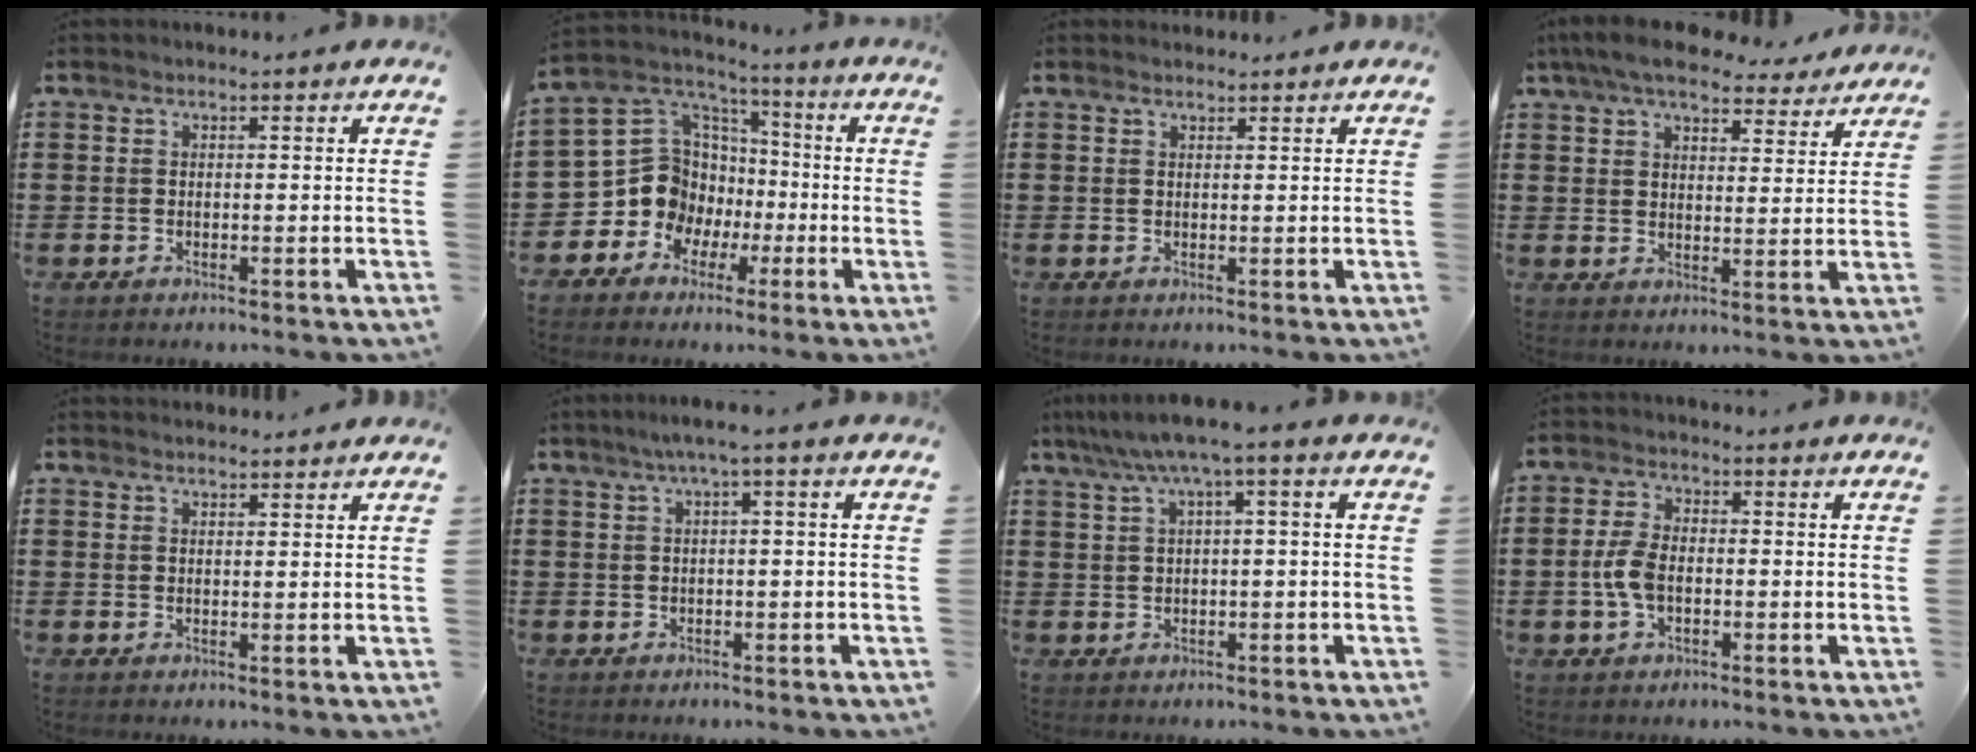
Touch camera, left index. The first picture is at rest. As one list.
[{"total": 11.1, "force": [-2.2, 10.3, 3.5], "torque": [-0.128, -0.011, -0.037]}, {"total": 0.9, "force": [0.9, 0.2, 0.1], "torque": [-0.004, 0.000, 0.017]}, {"total": 7.5, "force": [6.5, 1.4, 3.4], "torque": [-0.079, -0.022, 0.118]}, {"total": 1.5, "force": [1.5, 0.1, 0.1], "torque": [-0.005, 0.002, 0.029]}, {"total": 2.1, "force": [-0.2, -0.2, 2.1], "torque": [-0.036, -0.004, -0.005]}, {"total": 4.2, "force": [0.9, 0.0, 4.1], "torque": [-0.079, -0.004, 0.010]}, {"total": 5.1, "force": [-0.8, 2.8, 4.3], "torque": [-0.105, -0.003, -0.021]}]